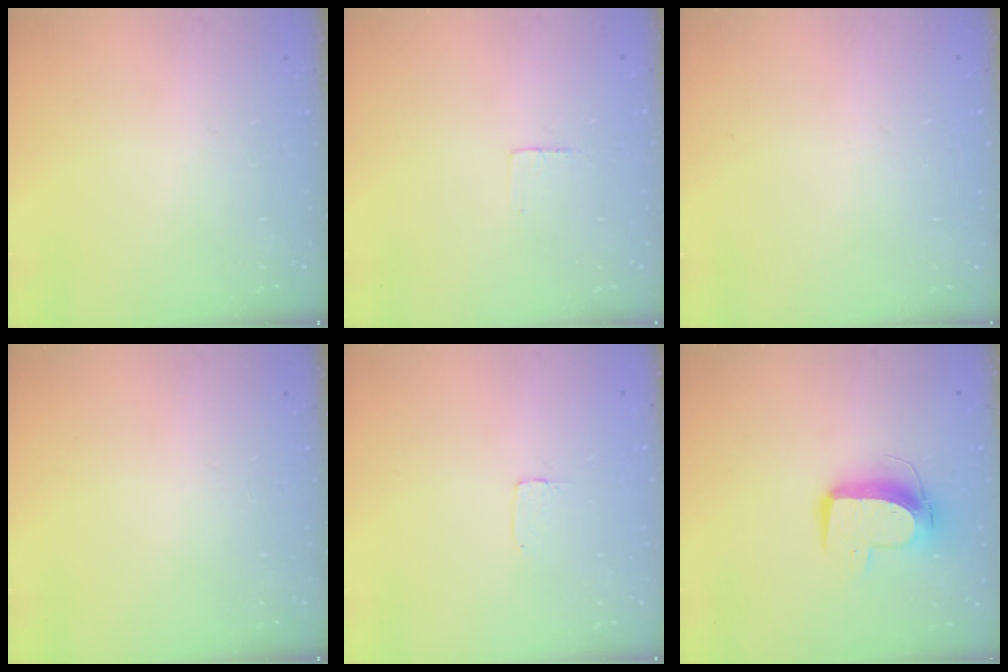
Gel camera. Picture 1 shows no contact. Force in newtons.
{"total": 2.3, "press": 2.3, "slide": 0.1}
{"total": 0.0}
{"total": 0.0}
{"total": 1.2, "press": 1.2, "slide": 0.0}
{"total": 11.1, "press": 11.0, "slide": 1.2}